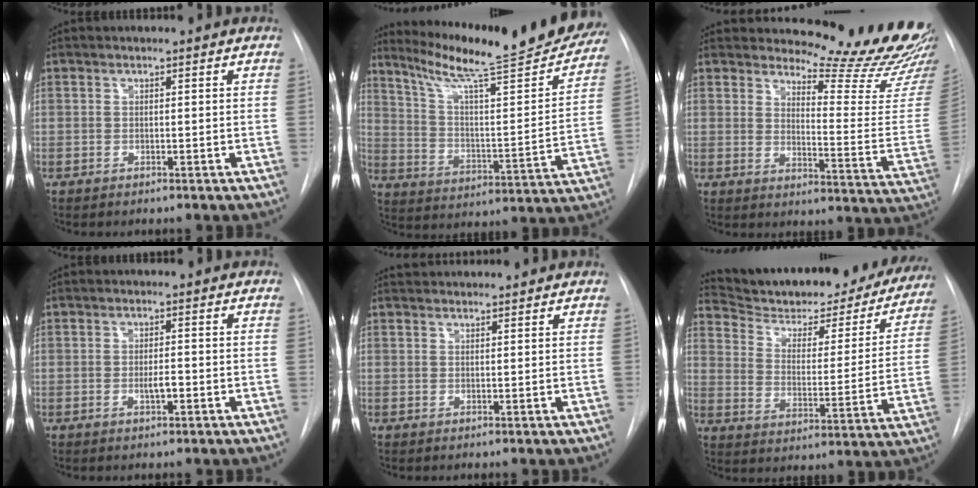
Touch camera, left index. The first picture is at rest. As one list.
[{"total": 25.1, "force": [22.2, 1.9, 11.6], "torque": [-0.181, -0.059, 0.309]}, {"total": 19.1, "force": [18.2, 1.1, 5.9], "torque": [-0.074, -0.146, 0.207]}, {"total": 1.9, "force": [-0.6, 0.5, 1.7], "torque": [-0.031, 0.000, -0.009]}, {"total": 5.4, "force": [5.3, 0.8, 1.1], "torque": [-0.013, 0.036, 0.068]}, {"total": 27.0, "force": [24.4, 6.3, 9.6], "torque": [-0.142, -0.045, 0.320]}]